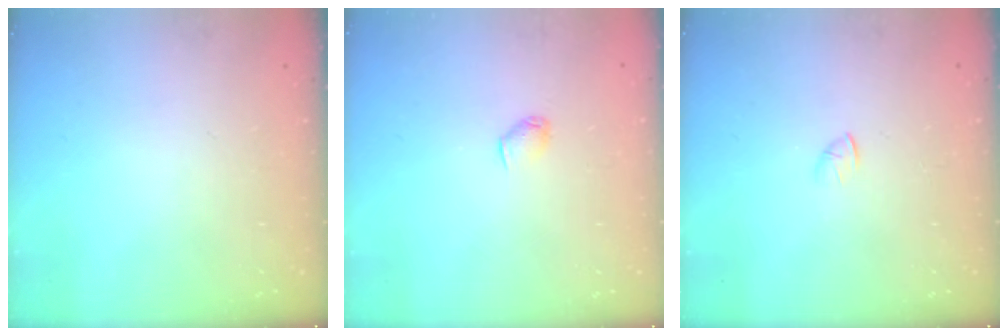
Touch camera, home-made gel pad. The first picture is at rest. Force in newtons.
{"total": 3.0, "press": 2.9, "slide": 0.7}
{"total": 1.5, "press": 1.4, "slide": 0.4}